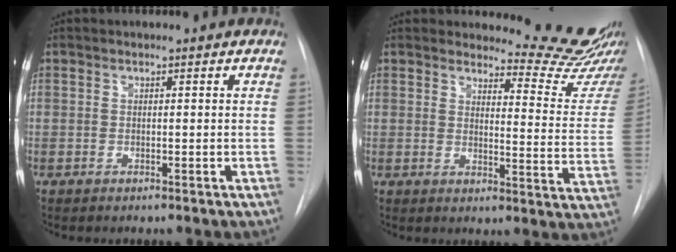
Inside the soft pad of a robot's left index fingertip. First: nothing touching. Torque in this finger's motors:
{"motor_torque": [0.94, -1.18, 0.09, -0.05]}